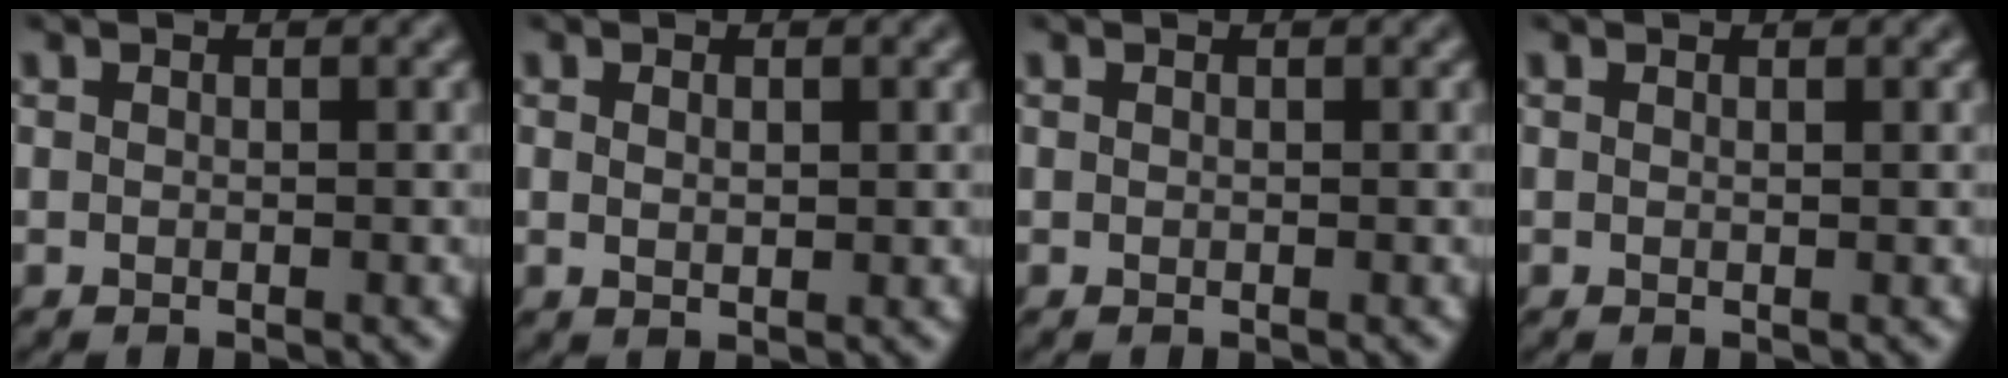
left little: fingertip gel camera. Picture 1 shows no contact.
{"total": 1.2, "force": [0.2, 0.5, 1.0], "torque": [-0.021, -0.002, 0.006]}
{"total": 0.0}
{"total": 0.0}